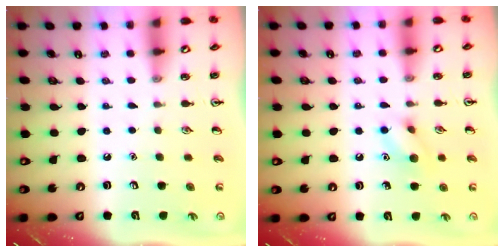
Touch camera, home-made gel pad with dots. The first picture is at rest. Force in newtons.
{"total": 8.1, "press": 8.0, "slide": 0.7}